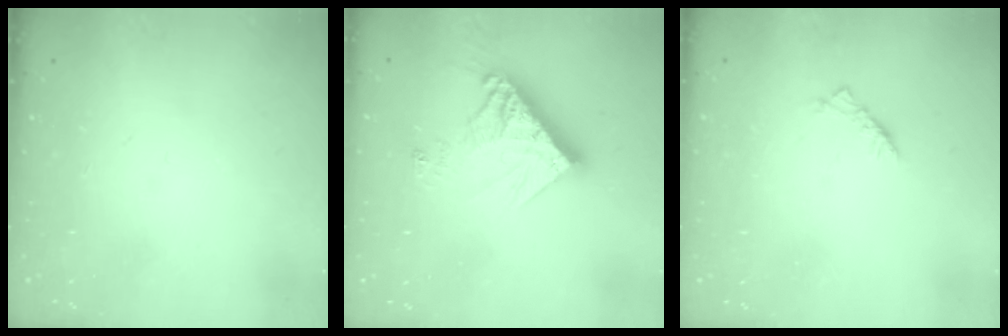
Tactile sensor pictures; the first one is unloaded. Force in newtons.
{"total": 13.1, "press": 13.0, "slide": 1.2}
{"total": 2.5, "press": 2.4, "slide": 0.7}